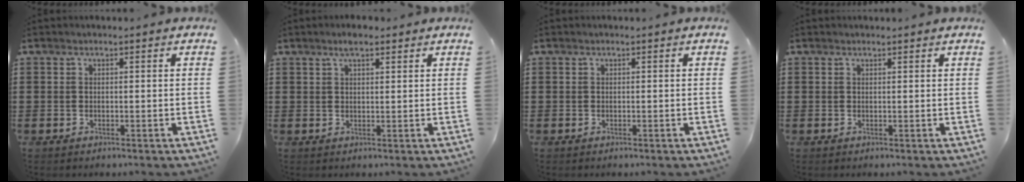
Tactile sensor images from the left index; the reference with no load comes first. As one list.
[{"total": 3.0, "force": [2.2, 0.7, 1.9], "torque": [-0.040, 0.004, 0.038]}, {"total": 0.0}, {"total": 0.5, "force": [0.5, 0.0, 0.2], "torque": [-0.005, -0.001, 0.010]}]